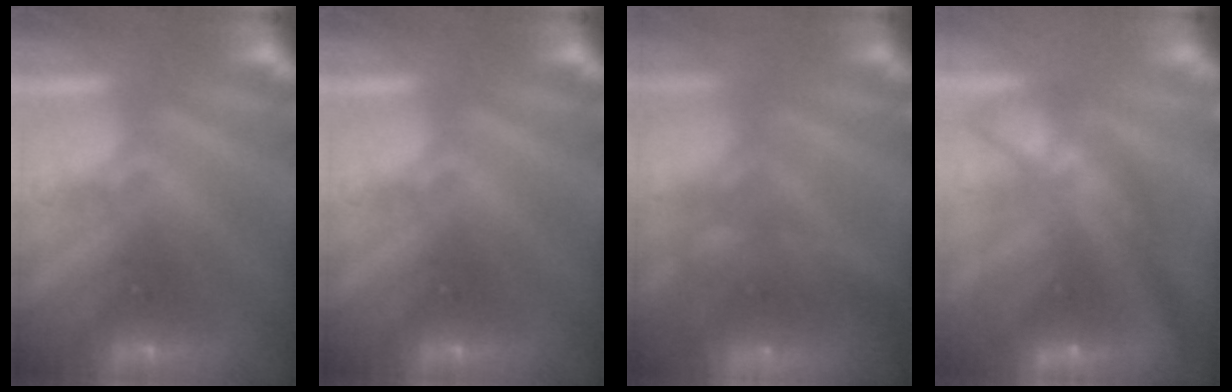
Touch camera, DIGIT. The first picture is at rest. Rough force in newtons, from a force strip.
{"total": 0.0}
{"total": 8.2}
{"total": 11.3}